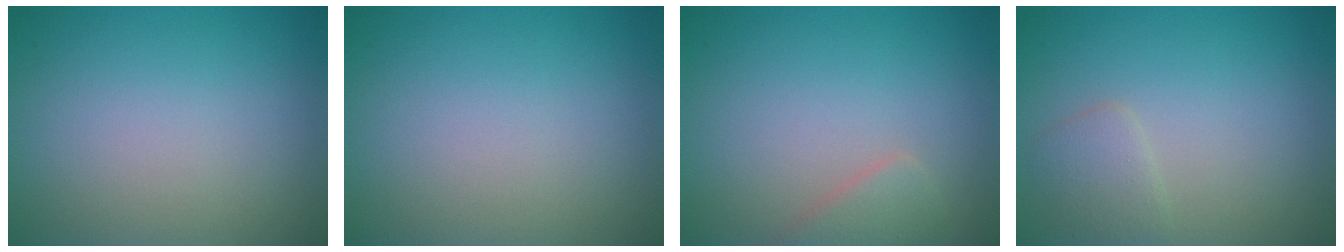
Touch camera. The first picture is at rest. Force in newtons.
{"total": 0.0}
{"total": 1.8, "press": 1.8, "slide": 0.1}
{"total": 1.7, "press": 1.7, "slide": 0.1}